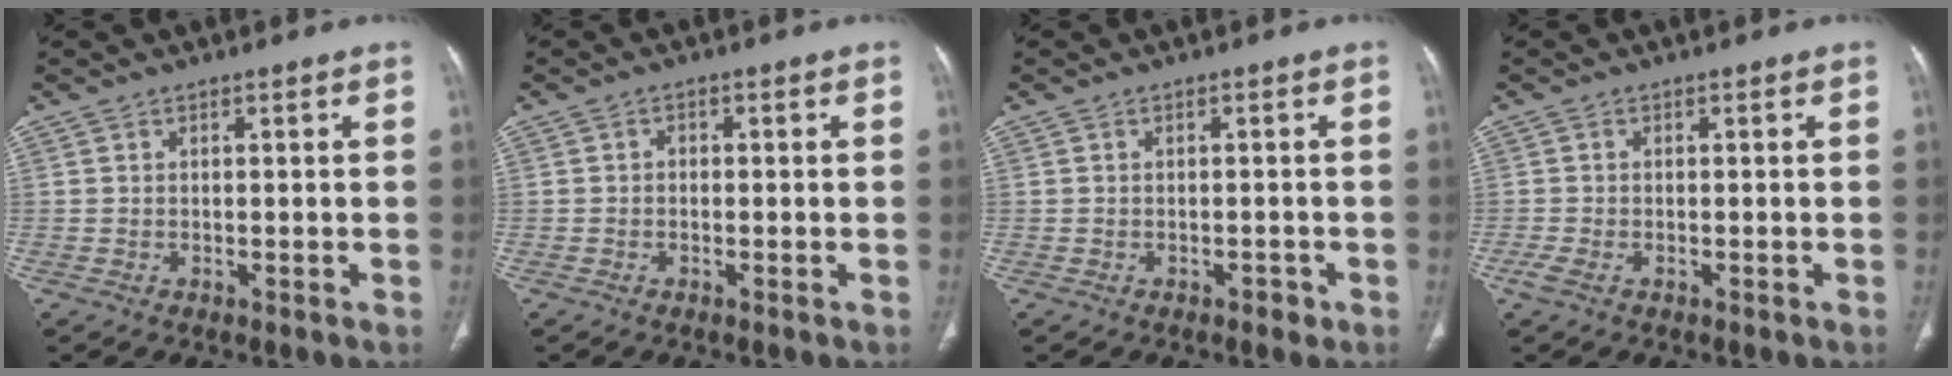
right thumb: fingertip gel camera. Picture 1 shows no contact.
{"total": 1.1, "force": [-0.2, 0.9, 0.5], "torque": [-0.001, 0.004, -0.008]}
{"total": 1.4, "force": [-0.8, 0.9, 0.8], "torque": [-0.007, 0.003, -0.010]}
{"total": 1.9, "force": [-0.9, 0.9, 1.4], "torque": [-0.043, -0.003, -0.020]}